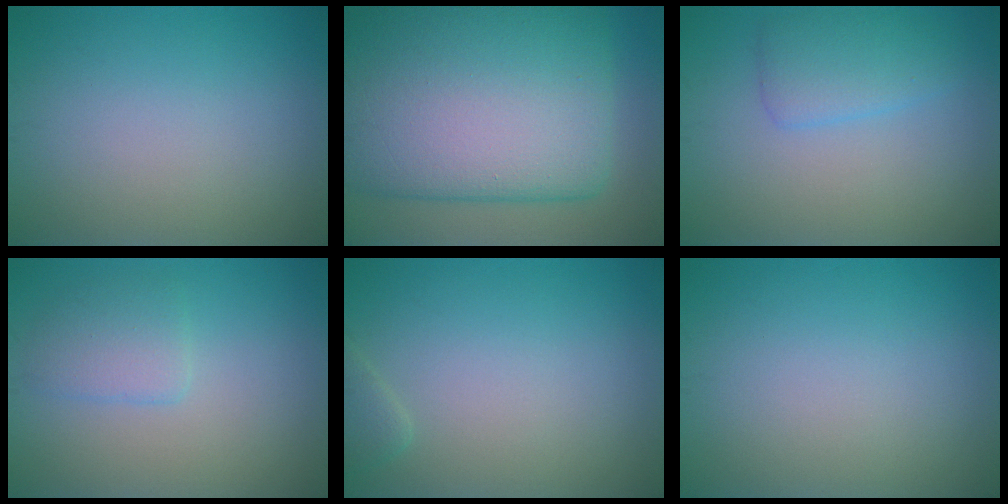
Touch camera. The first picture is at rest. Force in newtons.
{"total": 17.4, "press": 17.4, "slide": 0.8}
{"total": 3.0, "press": 3.0, "slide": 0.2}
{"total": 2.4, "press": 2.4, "slide": 0.2}
{"total": 1.1, "press": 1.1, "slide": 0.1}
{"total": 0.0}